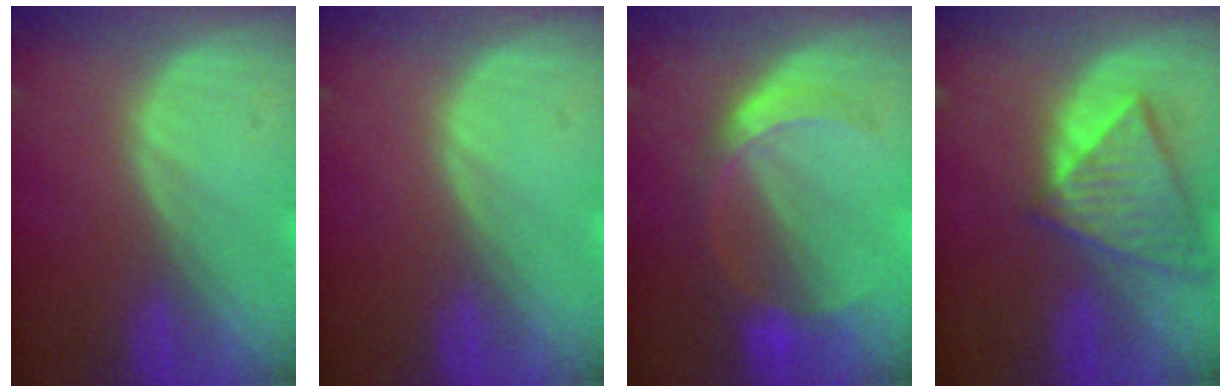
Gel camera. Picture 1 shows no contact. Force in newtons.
{"total": 0.0}
{"total": 5.9, "press": 5.2, "slide": 2.8}
{"total": 8.2, "press": 7.3, "slide": 3.8}